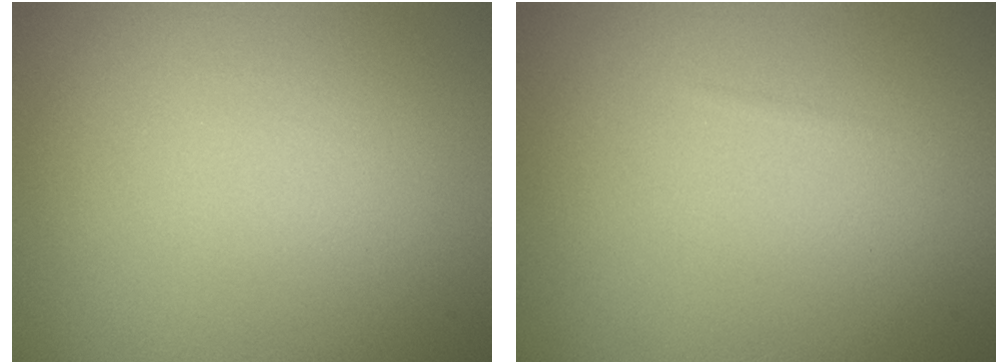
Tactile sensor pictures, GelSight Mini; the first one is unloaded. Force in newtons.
{"total": 0.0}